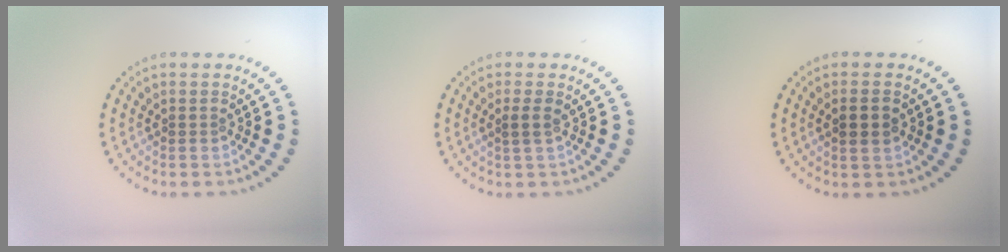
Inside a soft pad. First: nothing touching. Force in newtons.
{"total": 0.8, "press": 0.4, "slide": 0.6}
{"total": 1.8, "press": 1.8, "slide": 0.3}